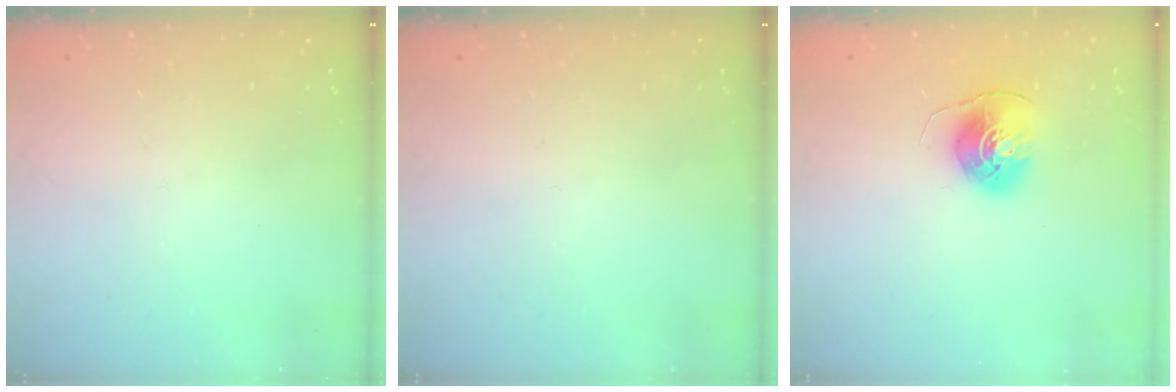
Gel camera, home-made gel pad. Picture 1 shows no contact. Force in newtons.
{"total": 0.0}
{"total": 8.3, "press": 8.3, "slide": 0.4}